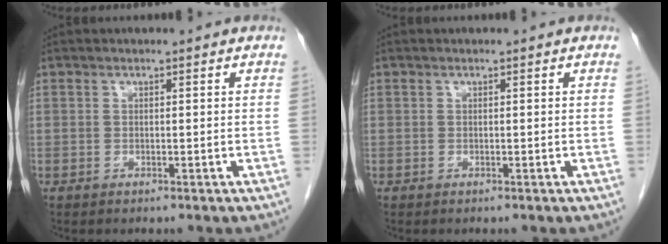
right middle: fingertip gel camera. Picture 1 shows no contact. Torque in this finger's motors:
{"motor_torque": [-0.05, -0.03, 0.00, 0.00]}